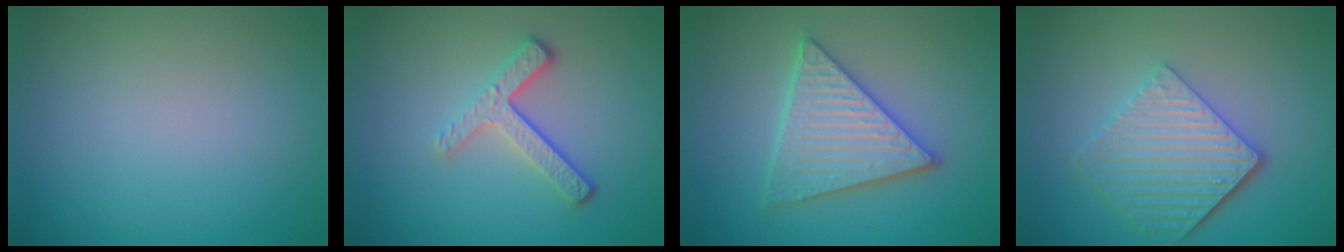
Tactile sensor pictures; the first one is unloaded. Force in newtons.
{"total": 3.4, "press": 2.5, "slide": 2.2}
{"total": 5.7, "press": 5.6, "slide": 0.8}
{"total": 5.0, "press": 4.0, "slide": 3.0}